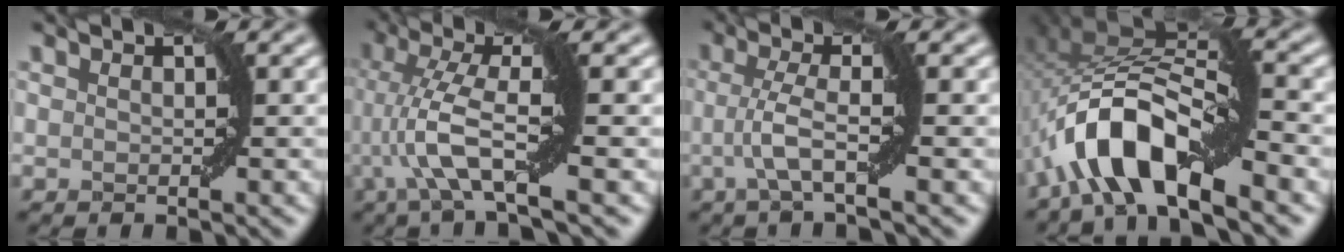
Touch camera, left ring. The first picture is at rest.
{"total": 6.3, "force": [-0.9, 0.8, 6.2], "torque": [-0.130, 0.015, -0.022]}
{"total": 3.5, "force": [-0.7, 0.4, 3.5], "torque": [-0.073, 0.006, -0.016]}
{"total": 9.3, "force": [-4.1, 3.2, 7.7], "torque": [-0.143, 0.021, -0.079]}